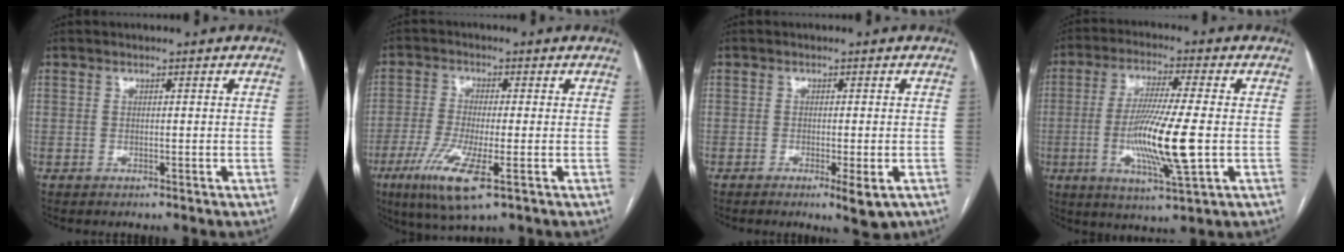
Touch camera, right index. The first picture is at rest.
{"total": 8.9, "force": [-4.0, 1.5, 7.8], "torque": [-0.164, -0.024, -0.071]}
{"total": 3.8, "force": [-1.9, 0.8, 3.2], "torque": [-0.038, -0.007, -0.022]}
{"total": 12.7, "force": [-2.0, 0.3, 12.6], "torque": [-0.246, -0.019, -0.038]}